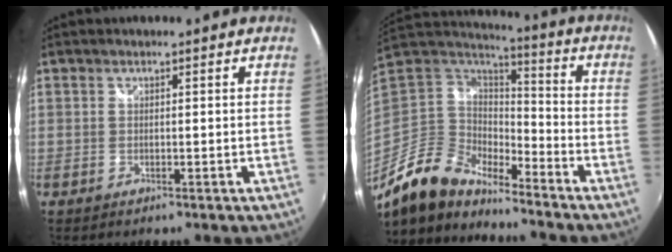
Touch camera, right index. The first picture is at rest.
{"total": 14.5, "force": [-11.7, 5.9, 6.2], "torque": [-0.136, -0.005, -0.229]}